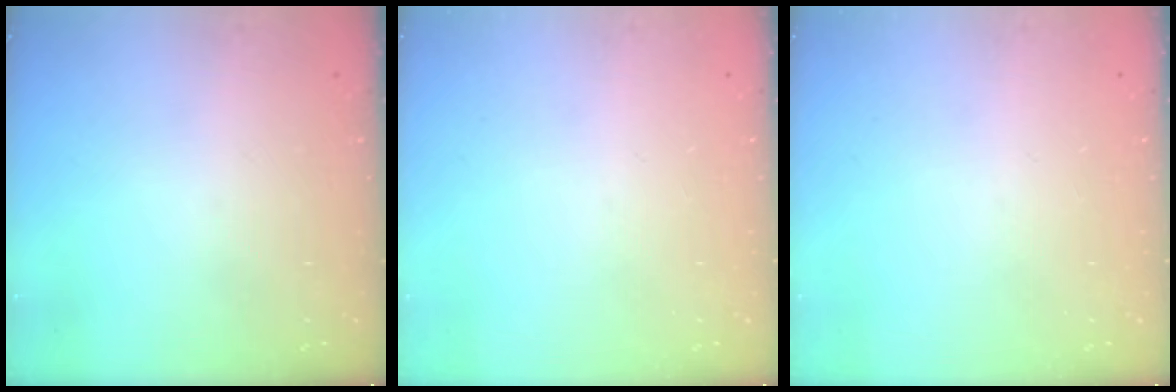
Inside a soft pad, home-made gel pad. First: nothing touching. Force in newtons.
{"total": 0.0}
{"total": 0.0}